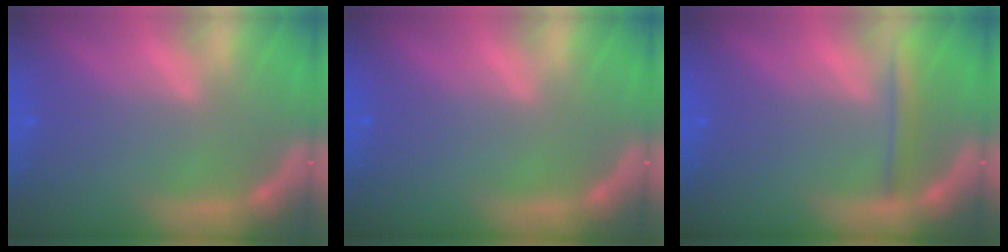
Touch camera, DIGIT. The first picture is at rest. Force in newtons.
{"total": 0.0}
{"total": 2.0}